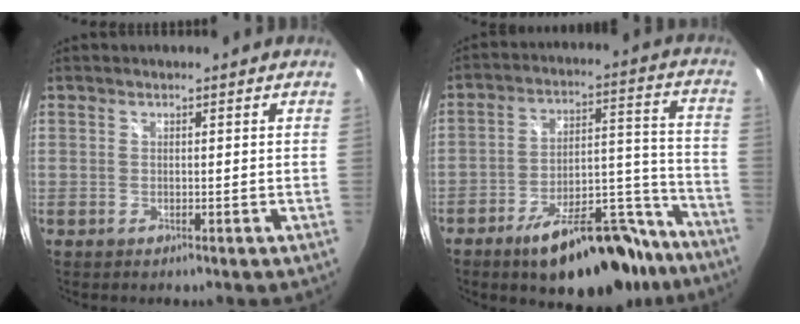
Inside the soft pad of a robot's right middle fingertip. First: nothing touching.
{"total": 21.5, "force": [-16.4, 7.8, 11.5], "torque": [-0.165, 0.028, -0.222]}